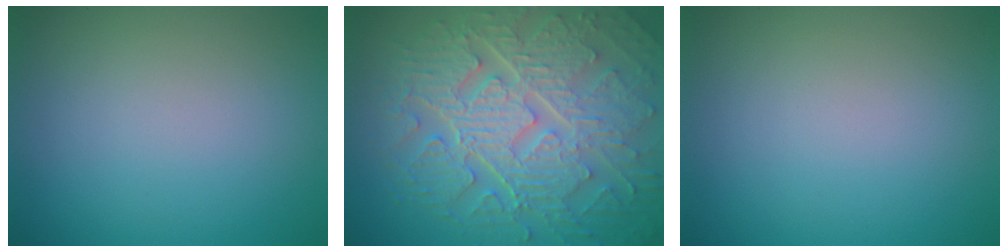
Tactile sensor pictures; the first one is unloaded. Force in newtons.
{"total": 10.8, "press": 7.2, "slide": 8.0}
{"total": 0.0}